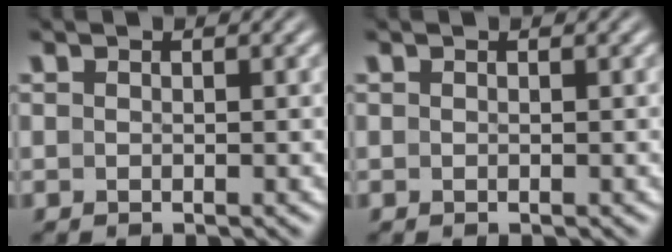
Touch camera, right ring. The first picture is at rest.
{"total": 0.0}